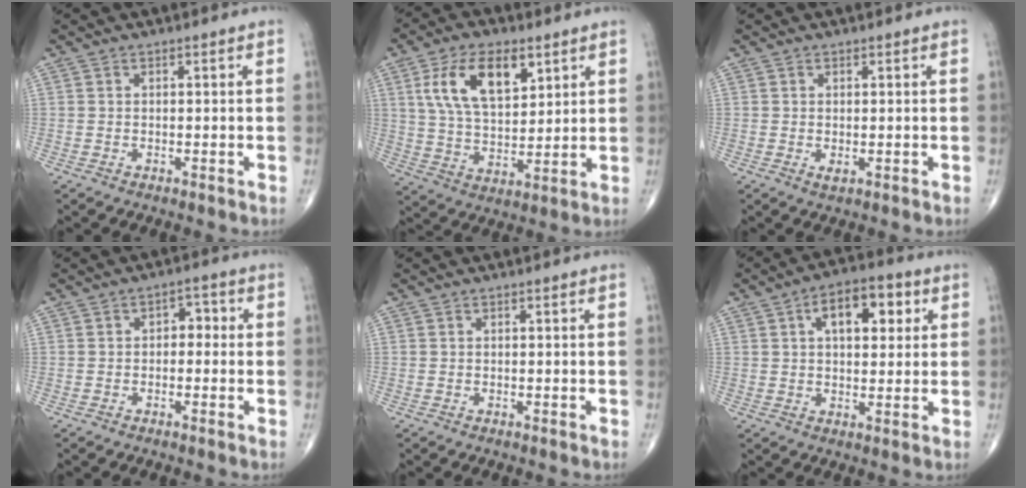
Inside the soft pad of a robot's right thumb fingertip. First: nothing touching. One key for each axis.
{"total": 13.8, "fx": 5.9, "fy": 7.2, "fz": 10.2, "tx": -0.170, "ty": -0.017, "tz": 0.115}
{"total": 0.9, "fx": 0.0, "fy": 0.4, "fz": 0.8, "tx": -0.015, "ty": -0.005, "tz": 0.001}
{"total": 3.0, "fx": -0.1, "fy": 2.1, "fz": 2.2, "tx": -0.009, "ty": 0.014, "tz": -0.013}
{"total": 0.0}
{"total": 10.6, "fx": 3.5, "fy": 5.6, "fz": 8.3, "tx": -0.095, "ty": 0.010, "tz": 0.048}